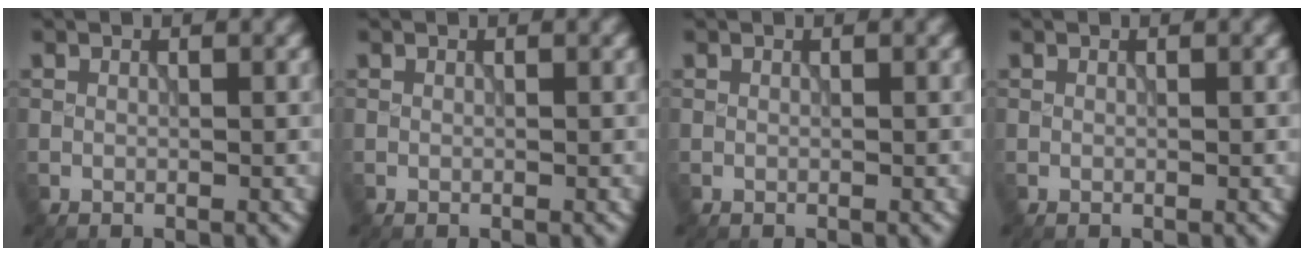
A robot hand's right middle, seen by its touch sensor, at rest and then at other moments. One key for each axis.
{"total": 0.0}
{"total": 0.0}
{"total": 0.0}